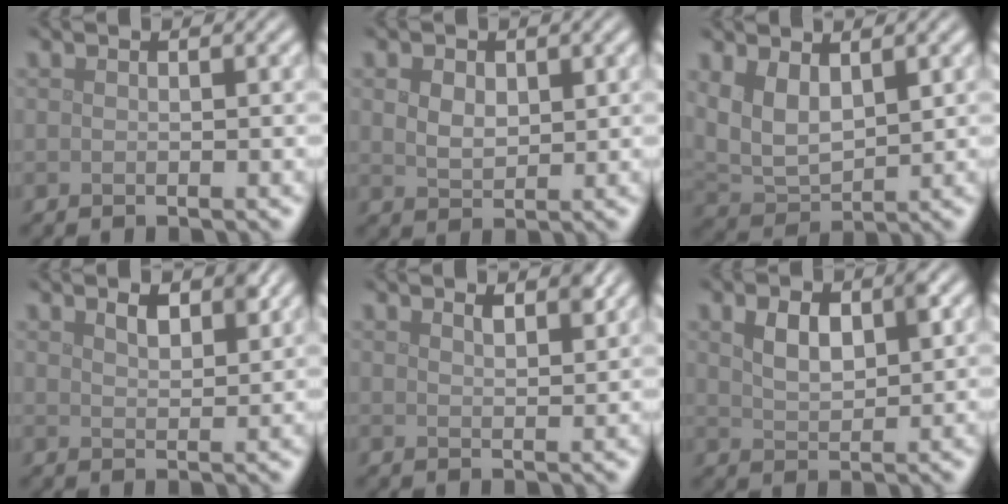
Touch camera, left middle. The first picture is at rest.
{"total": 2.4, "force": [0.9, 1.6, 1.4], "torque": [-0.031, -0.002, 0.019]}
{"total": 4.6, "force": [1.6, 2.6, 3.4], "torque": [-0.082, -0.005, 0.038]}
{"total": 2.4, "force": [1.6, 1.0, 1.5], "torque": [-0.029, 0.001, 0.028]}
{"total": 1.8, "force": [1.4, 0.5, 1.0], "torque": [-0.017, -0.001, 0.023]}
{"total": 3.7, "force": [1.3, 1.9, 2.8], "torque": [-0.057, 0.003, 0.026]}